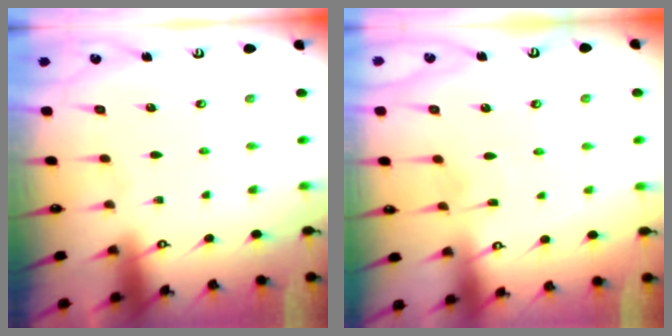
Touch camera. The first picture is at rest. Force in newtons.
{"total": 3.9, "press": 3.9, "slide": 0.3}